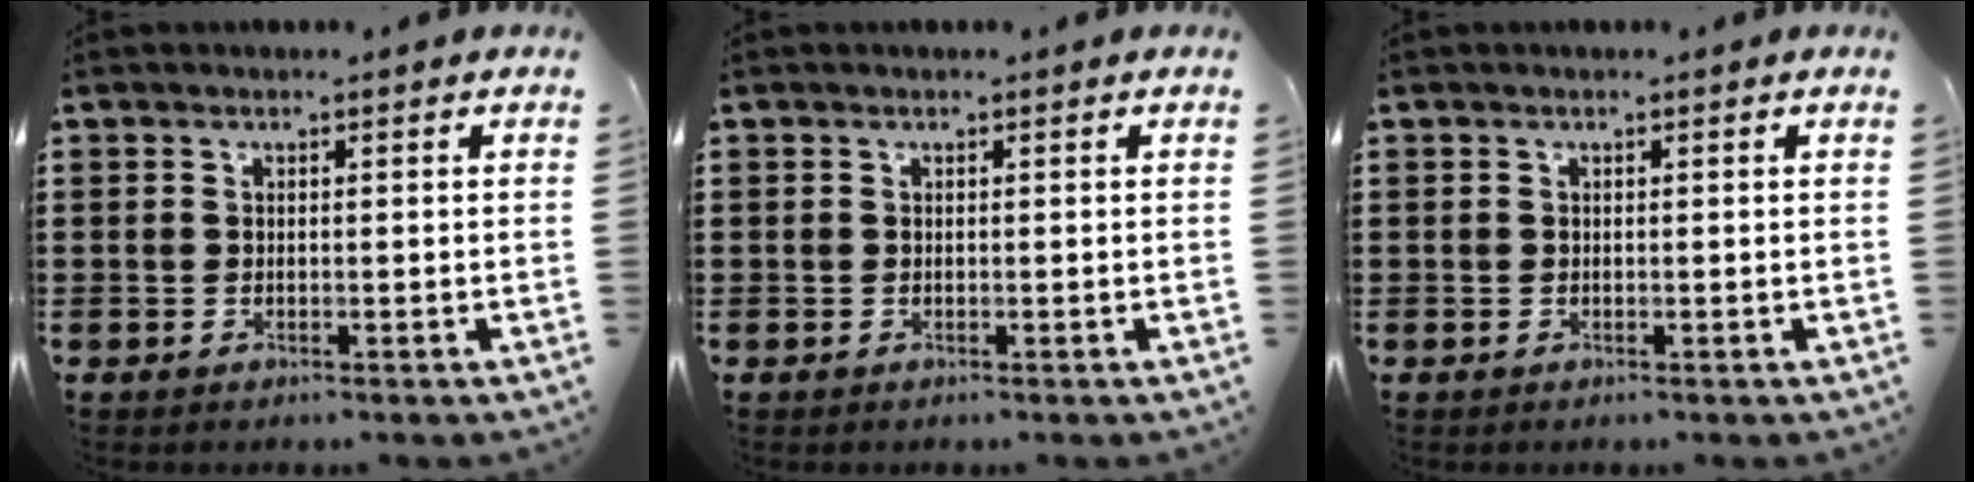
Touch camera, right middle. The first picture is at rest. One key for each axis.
{"total": 0.0}
{"total": 0.0}